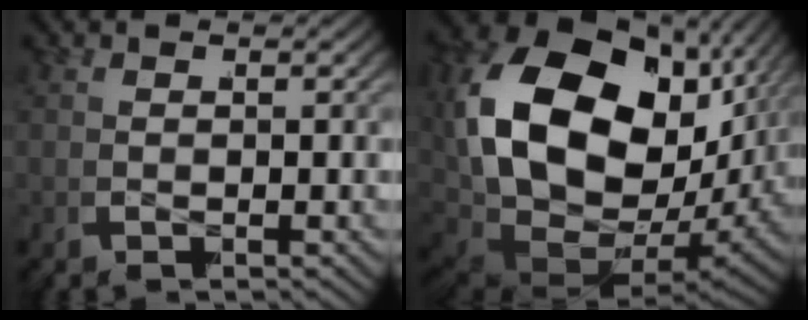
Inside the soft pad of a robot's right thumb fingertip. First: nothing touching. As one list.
[{"total": 24.9, "force": [0.3, 17.1, 18.1], "torque": [-0.357, -0.044, 0.022]}]